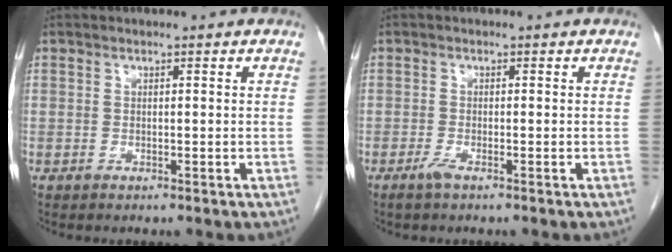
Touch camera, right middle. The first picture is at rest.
{"total": 1.4, "force": [-1.0, 0.0, 1.1], "torque": [-0.025, -0.004, -0.022]}